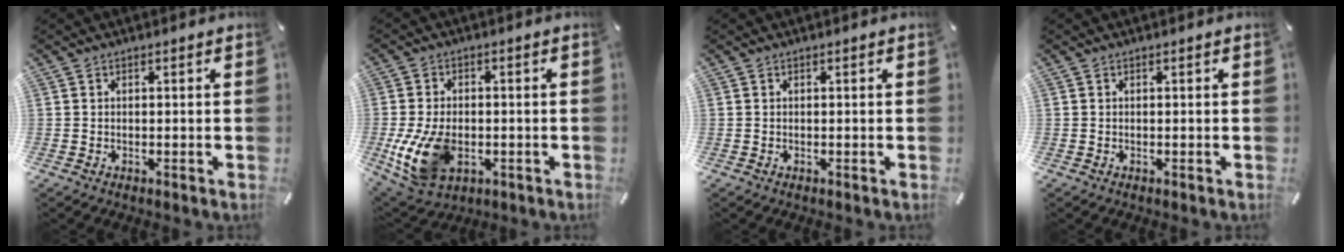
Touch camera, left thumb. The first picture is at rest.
{"total": 13.0, "force": [-3.0, 8.8, 9.1], "torque": [-0.199, -0.003, -0.052]}
{"total": 0.0}
{"total": 0.0}